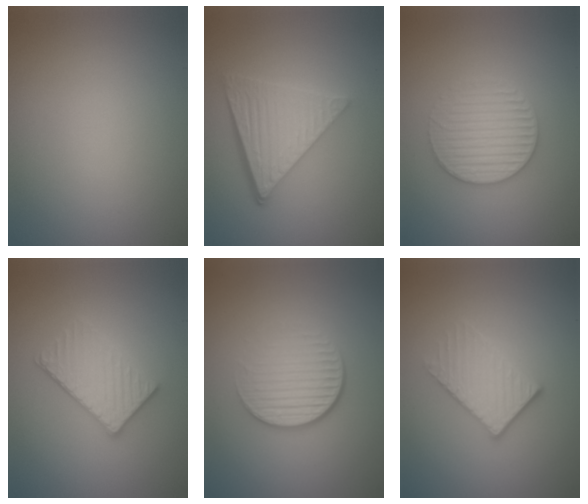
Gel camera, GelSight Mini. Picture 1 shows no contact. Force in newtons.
{"total": 6.1, "press": 4.1, "slide": 4.4}
{"total": 3.1, "press": 3.1, "slide": 0.4}
{"total": 3.7, "press": 3.2, "slide": 1.9}
{"total": 4.2, "press": 2.6, "slide": 3.2}
{"total": 2.9, "press": 2.6, "slide": 1.2}